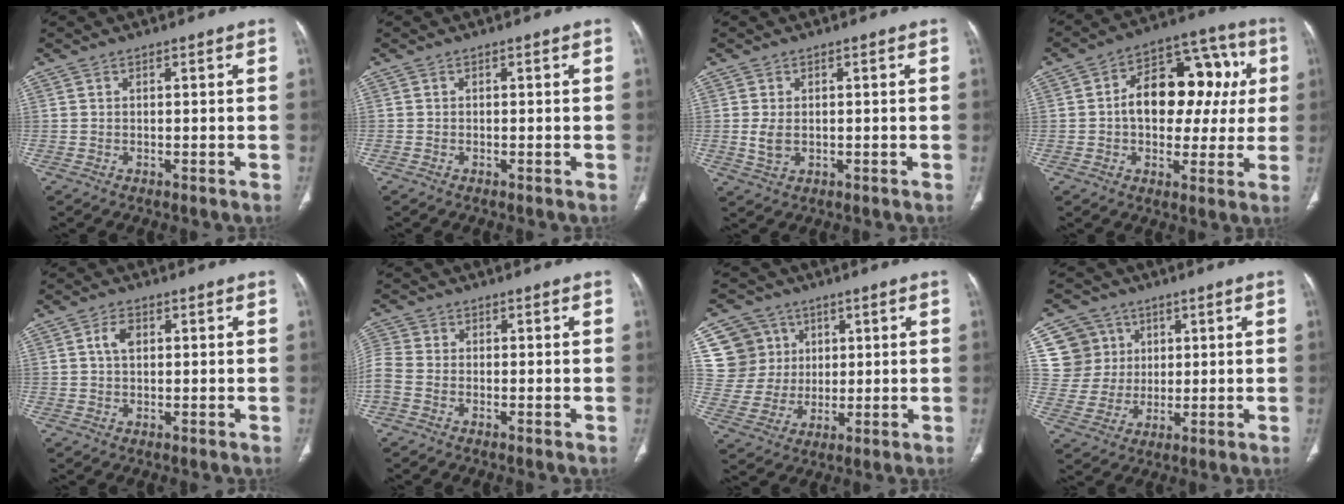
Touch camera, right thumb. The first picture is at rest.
{"total": 0.0}
{"total": 3.0, "force": [-0.1, 2.1, 2.2], "torque": [-0.044, -0.004, 0.002]}
{"total": 17.7, "force": [1.8, 11.6, 13.3], "torque": [-0.132, 0.041, 0.022]}
{"total": 3.0, "force": [0.7, 1.8, 2.2], "torque": [-0.043, 0.007, 0.012]}
{"total": 5.2, "force": [-2.0, 3.3, 3.5], "torque": [-0.099, 0.010, -0.051]}
{"total": 11.5, "force": [3.9, 10.6, 2.0], "torque": [-0.003, -0.004, 0.082]}
{"total": 10.0, "force": [3.3, 9.3, 1.4], "torque": [0.011, -0.005, 0.067]}